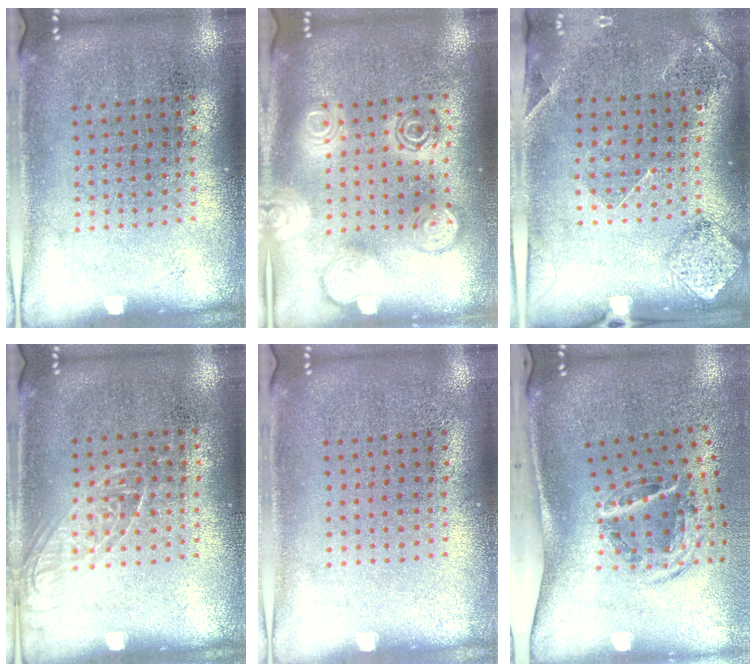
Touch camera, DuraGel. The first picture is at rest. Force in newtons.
{"total": 2.7, "press": 2.7, "slide": 0.3}
{"total": 1.5, "press": 1.4, "slide": 0.6}
{"total": 1.1, "press": 0.9, "slide": 0.5}
{"total": 0.0}
{"total": 2.0, "press": 1.2, "slide": 1.6}